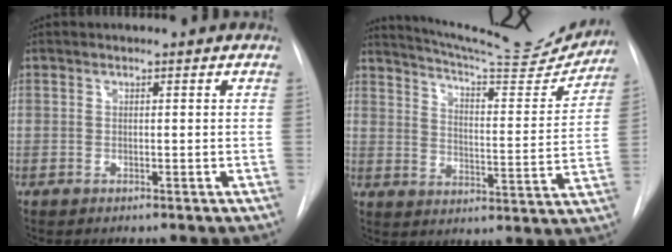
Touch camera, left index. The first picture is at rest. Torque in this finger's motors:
{"motor_torque": [0.64, -1.49, -0.06, 0.00]}